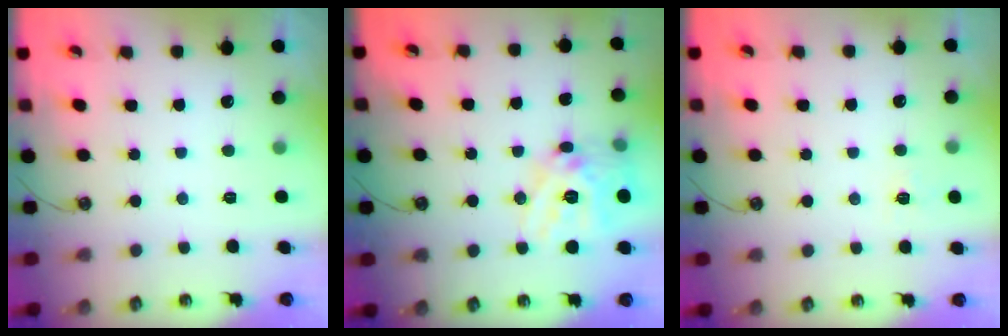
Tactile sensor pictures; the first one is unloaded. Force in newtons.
{"total": 17.7, "press": 17.5, "slide": 2.8}
{"total": 3.4, "press": 3.4, "slide": 0.4}